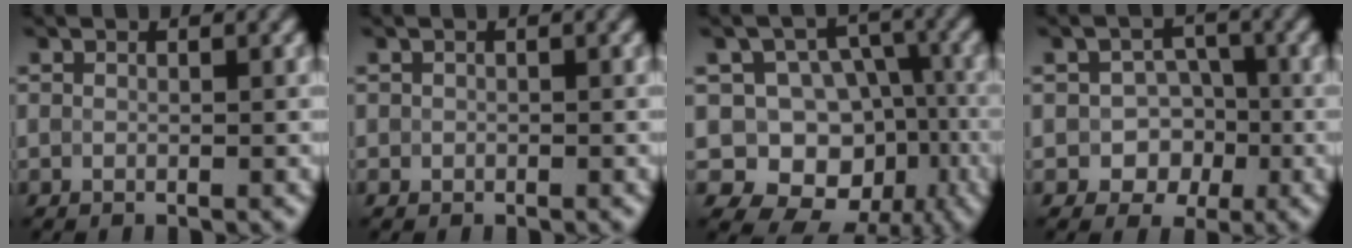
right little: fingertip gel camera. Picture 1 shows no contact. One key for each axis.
{"total": 0.8, "fx": -0.5, "fy": 0.2, "fz": -0.6, "tx": 0.010, "ty": 0.001, "tz": 0.000}
{"total": 10.6, "fx": -4.7, "fy": 8.8, "fz": 3.5, "tx": -0.022, "ty": 0.013, "tz": -0.084}
{"total": 4.1, "fx": -2.0, "fy": 3.5, "fz": 1.0, "tx": 0.020, "ty": 0.003, "tz": -0.035}